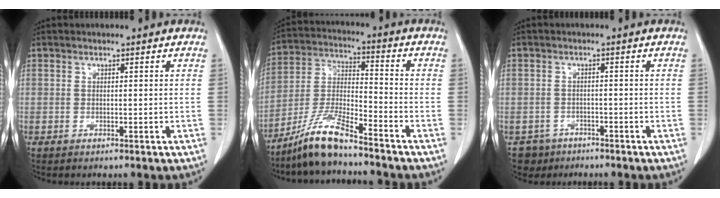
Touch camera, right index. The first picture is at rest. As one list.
[{"total": 10.6, "force": [-8.6, 0.8, 6.2], "torque": [-0.134, -0.010, -0.169]}, {"total": 3.7, "force": [-2.5, 2.6, -0.5], "torque": [0.010, 0.007, -0.043]}]